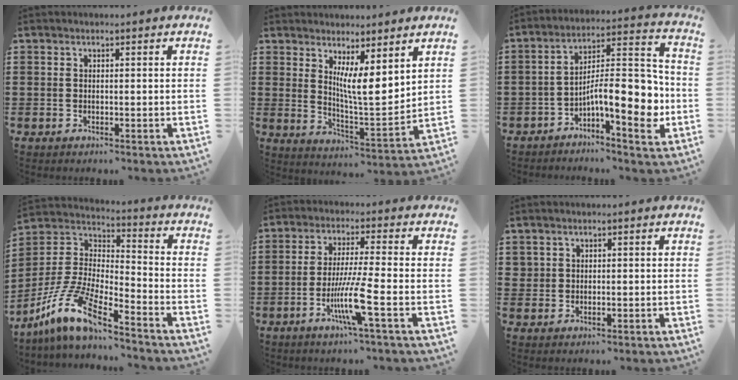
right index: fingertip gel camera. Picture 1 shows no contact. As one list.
[{"total": 7.1, "force": [4.4, 0.6, 5.5], "torque": [-0.110, -0.030, 0.074]}, {"total": 12.3, "force": [-3.3, 3.9, 11.2], "torque": [-0.156, -0.006, -0.063]}, {"total": 11.1, "force": [-8.6, 2.1, 6.8], "torque": [-0.172, -0.004, -0.182]}, {"total": 8.2, "force": [-3.3, -0.2, 7.5], "torque": [-0.151, -0.018, -0.064]}, {"total": 1.1, "force": [0.6, 1.0, 0.2], "torque": [-0.006, 0.003, 0.012]}]